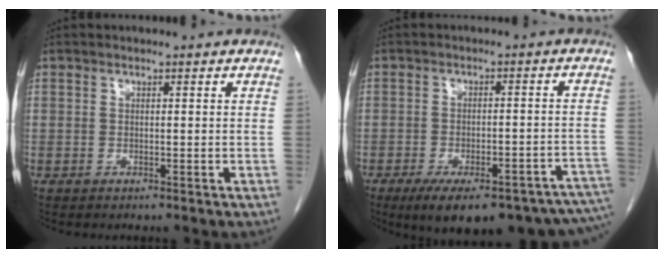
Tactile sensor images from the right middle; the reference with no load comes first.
{"total": 20.9, "force": [-15.7, 5.5, 12.8], "torque": [-0.127, 0.005, -0.194]}